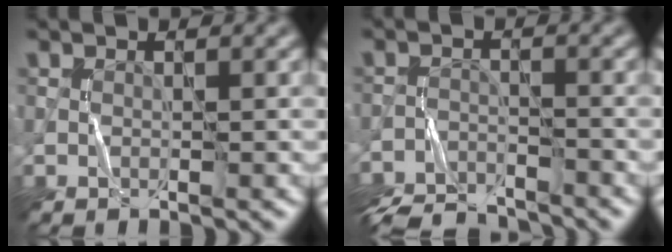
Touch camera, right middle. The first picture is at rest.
{"total": 7.2, "force": [-6.9, 1.4, 1.5], "torque": [-0.026, -0.018, -0.122]}